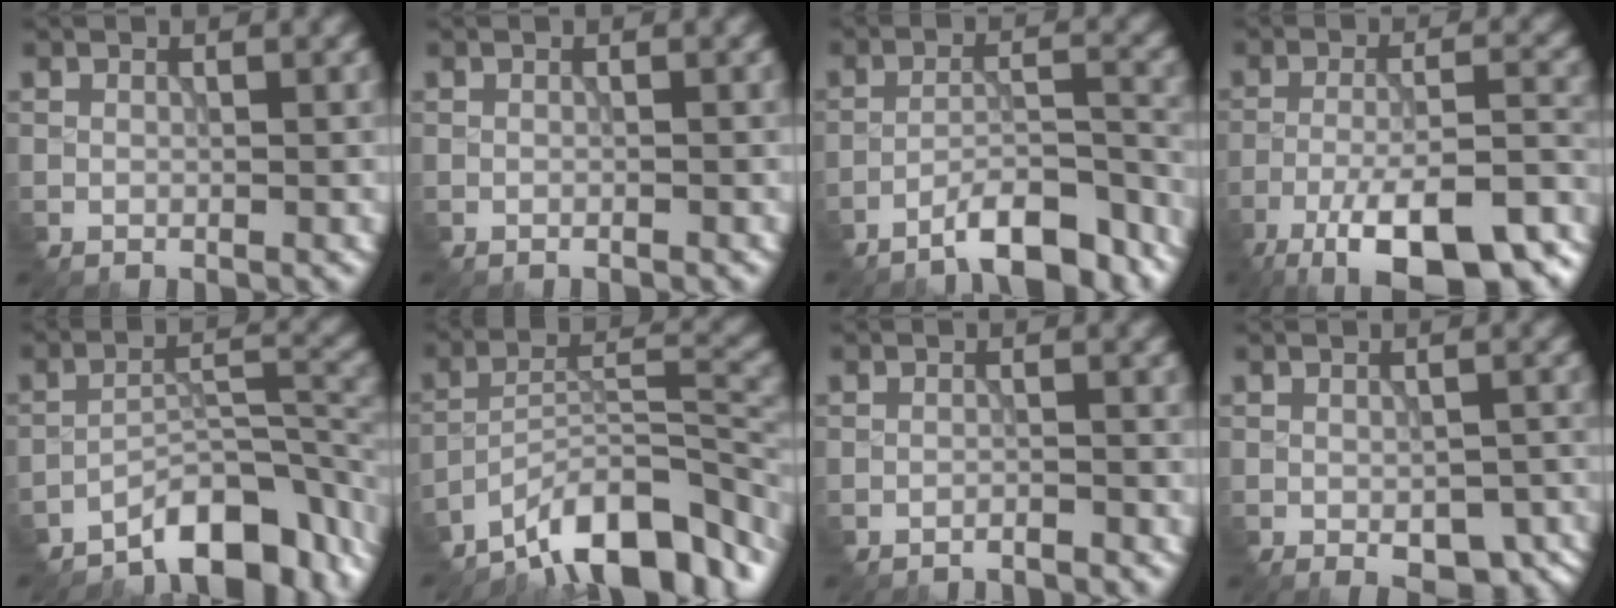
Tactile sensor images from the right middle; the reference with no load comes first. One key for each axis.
{"total": 0.0}
{"total": 7.7, "fx": -6.4, "fy": 1.7, "fz": 3.9, "tx": -0.058, "ty": 0.012, "tz": -0.102}
{"total": 13.3, "fx": -9.4, "fy": 3.9, "fz": 8.6, "tx": -0.153, "ty": -0.014, "tz": -0.145}
{"total": 8.0, "fx": -6.0, "fy": 2.7, "fz": 4.6, "tx": -0.057, "ty": 0.004, "tz": -0.101}
{"total": 10.6, "fx": -8.0, "fy": 3.2, "fz": 6.1, "tx": -0.092, "ty": 0.010, "tz": -0.152}
{"total": 1.6, "fx": -1.6, "fy": 0.1, "fz": 0.1, "tx": 0.006, "ty": 0.000, "tz": -0.030}
{"total": 5.6, "fx": -2.9, "fy": 2.8, "fz": 3.8, "tx": -0.049, "ty": -0.018, "tz": -0.026}